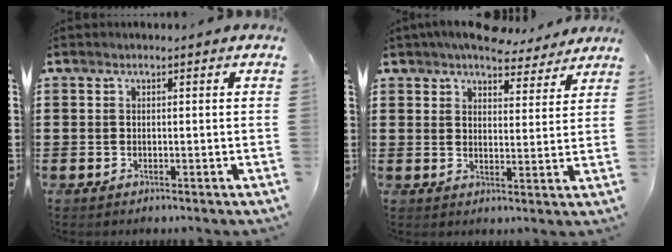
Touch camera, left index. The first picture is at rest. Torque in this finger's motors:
{"motor_torque": [2.00, -0.14, 0.74, 0.15]}